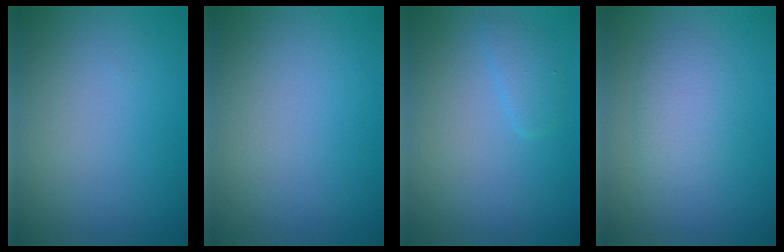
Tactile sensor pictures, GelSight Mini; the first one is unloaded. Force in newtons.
{"total": 0.0}
{"total": 1.4, "press": 1.4, "slide": 0.1}
{"total": 2.4, "press": 2.3, "slide": 0.4}